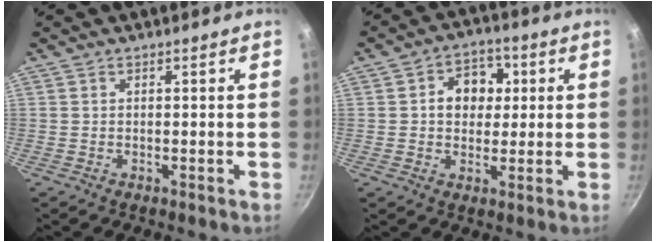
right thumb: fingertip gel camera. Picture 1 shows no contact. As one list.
[{"total": 8.3, "force": [1.4, 6.3, 5.1], "torque": [-0.037, 0.008, 0.016]}]